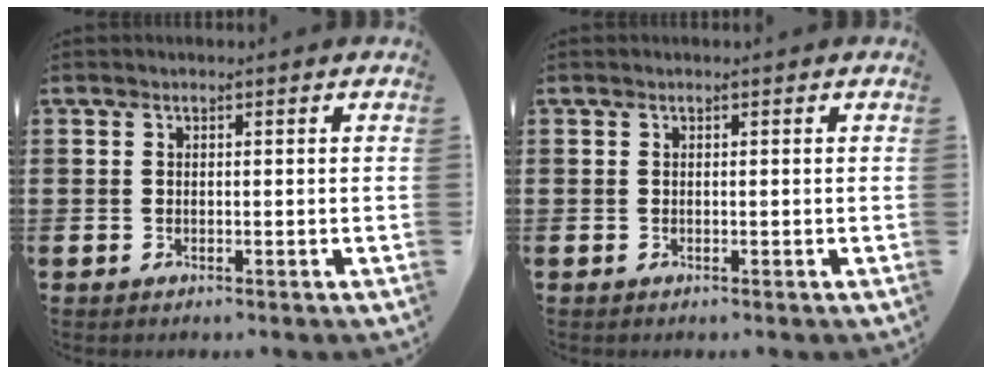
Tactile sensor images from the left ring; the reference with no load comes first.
{"total": 0.0}